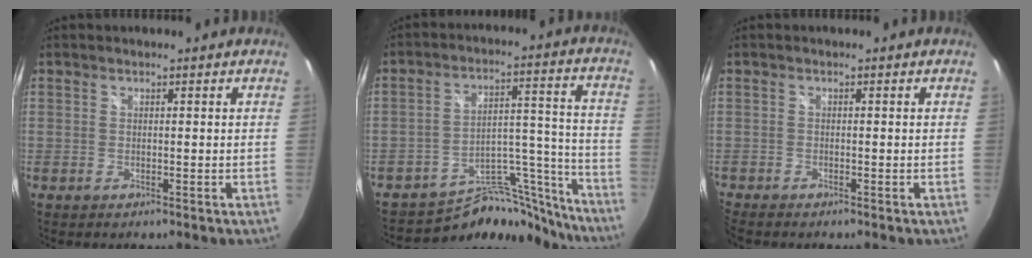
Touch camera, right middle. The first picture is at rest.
{"total": 17.5, "force": [-16.6, 4.8, 2.9], "torque": [-0.028, 0.060, -0.247]}
{"total": 2.1, "force": [-2.1, 0.4, 0.3], "torque": [-0.017, -0.013, -0.045]}